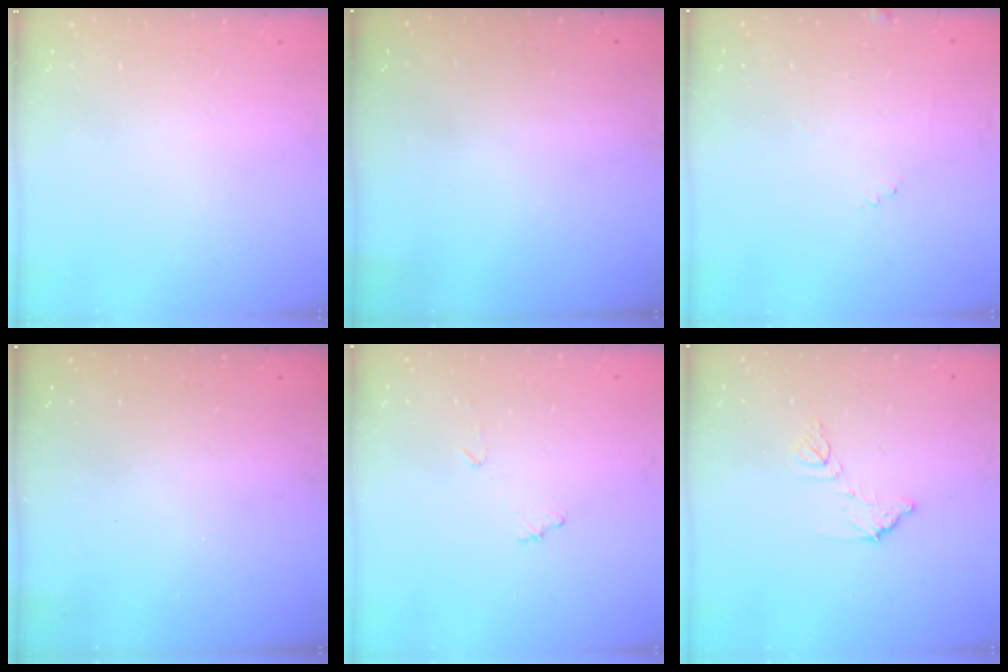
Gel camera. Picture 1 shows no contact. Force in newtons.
{"total": 3.1, "press": 3.1, "slide": 0.3}
{"total": 5.5, "press": 5.5, "slide": 0.4}
{"total": 2.9, "press": 2.9, "slide": 0.2}
{"total": 6.2, "press": 6.2, "slide": 0.3}
{"total": 8.0, "press": 8.0, "slide": 0.4}